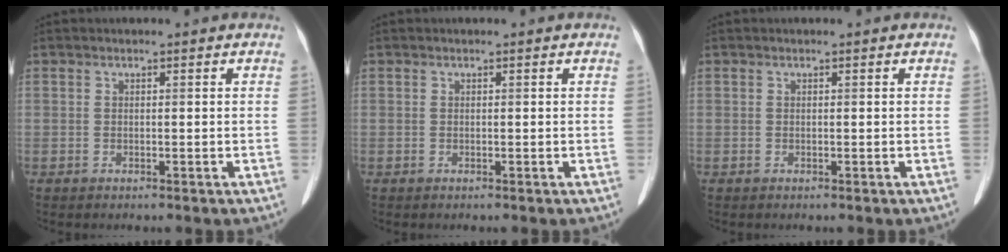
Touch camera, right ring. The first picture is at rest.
{"total": 0.0}
{"total": 0.0}